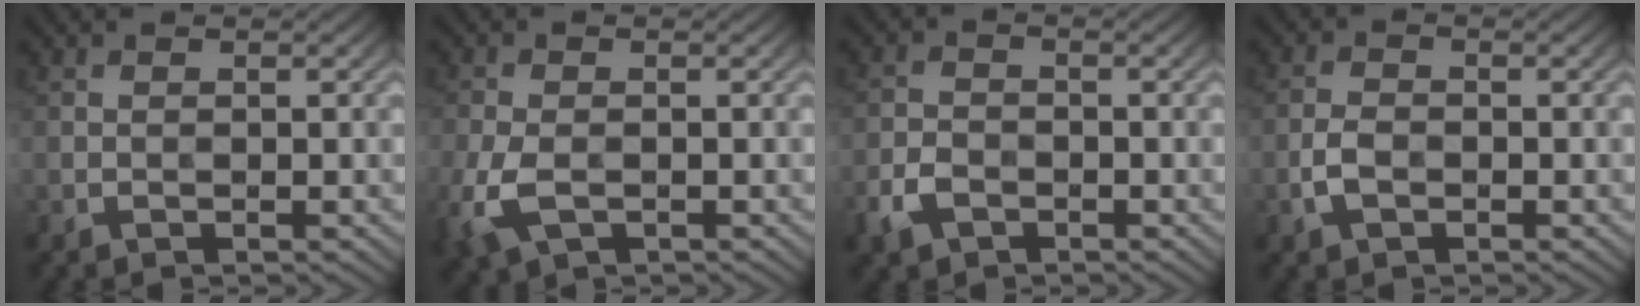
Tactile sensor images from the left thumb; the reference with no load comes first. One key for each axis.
{"total": 6.2, "fx": -2.3, "fy": 3.6, "fz": 4.4, "tx": -0.123, "ty": -0.015, "tz": -0.050}
{"total": 3.6, "fx": -2.0, "fy": 2.4, "fz": 1.8, "tx": -0.043, "ty": -0.006, "tz": -0.048}
{"total": 2.8, "fx": -1.1, "fy": 1.7, "fz": 1.9, "tx": -0.044, "ty": 0.000, "tz": -0.026}